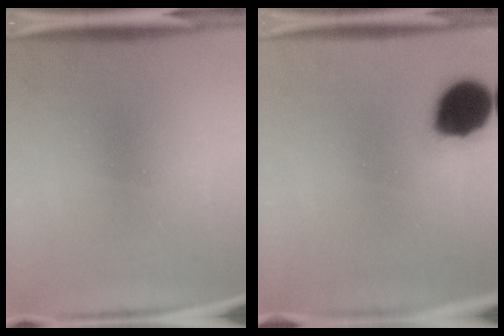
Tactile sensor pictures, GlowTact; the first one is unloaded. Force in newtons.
{"total": 13.9}